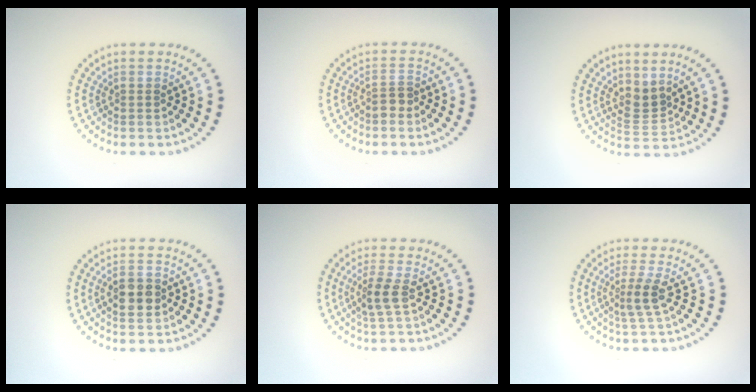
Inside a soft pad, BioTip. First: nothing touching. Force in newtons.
{"total": 1.7, "press": 1.4, "slide": 0.9}
{"total": 2.4, "press": 1.6, "slide": 1.7}
{"total": 2.9, "press": 2.8, "slide": 0.3}
{"total": 2.2, "press": 2.0, "slide": 1.0}
{"total": 2.3, "press": 1.6, "slide": 1.5}